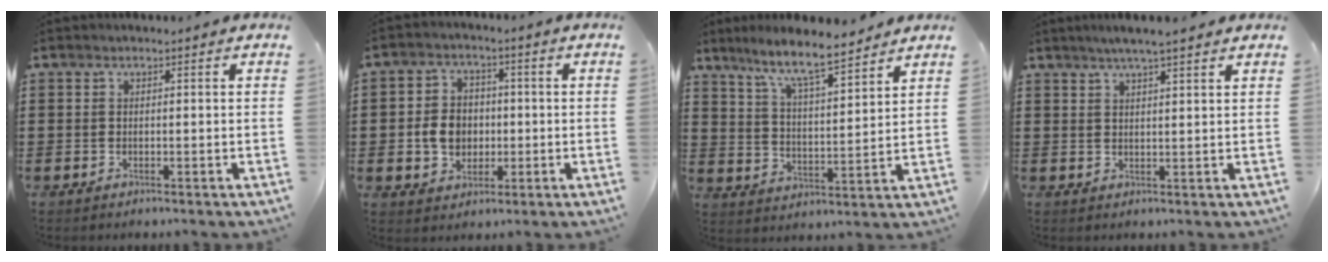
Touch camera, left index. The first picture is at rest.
{"total": 6.0, "force": [-0.6, 5.0, 3.1], "torque": [-0.070, 0.008, -0.016]}
{"total": 7.5, "force": [6.5, 0.3, 3.7], "torque": [-0.094, -0.033, 0.111]}
{"total": 3.7, "force": [2.9, 0.0, 2.2], "torque": [-0.049, 0.002, 0.052]}